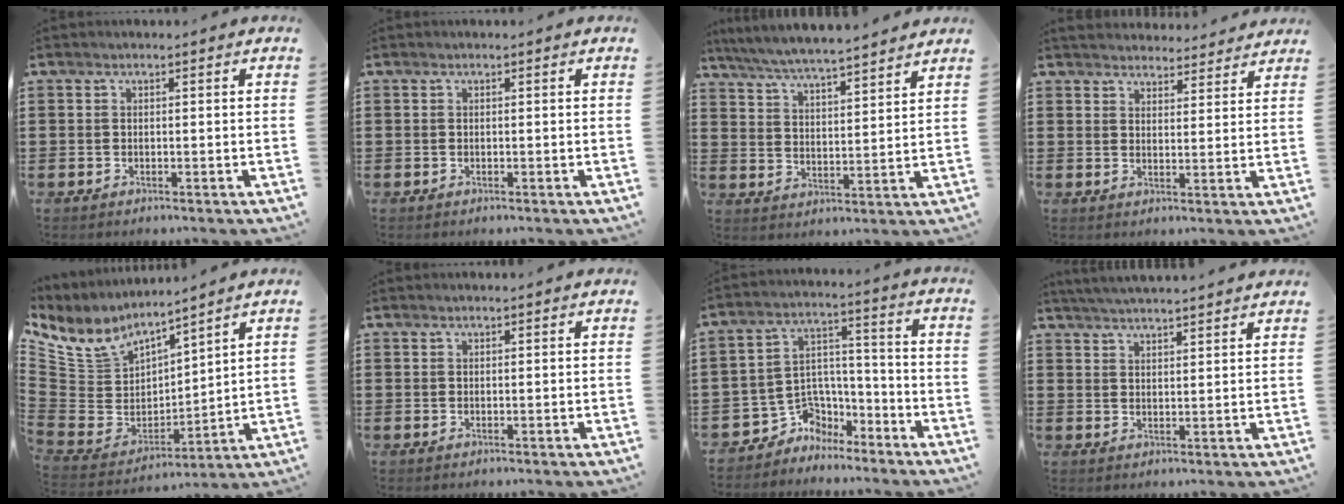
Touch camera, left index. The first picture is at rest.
{"total": 0.0}
{"total": 5.6, "force": [5.4, -0.4, 1.4], "torque": [-0.051, -0.033, 0.094]}
{"total": 3.6, "force": [3.5, 0.4, 0.0], "torque": [-0.003, -0.018, 0.064]}
{"total": 7.7, "force": [5.9, 4.4, 2.2], "torque": [-0.092, -0.045, 0.108]}
{"total": 0.8, "force": [0.8, 0.0, 0.1], "torque": [-0.005, 0.000, 0.016]}
{"total": 5.7, "force": [-4.5, 3.4, 0.5], "torque": [-0.027, 0.013, -0.092]}
{"total": 3.7, "force": [3.6, -0.8, 0.2], "torque": [-0.016, -0.014, 0.065]}